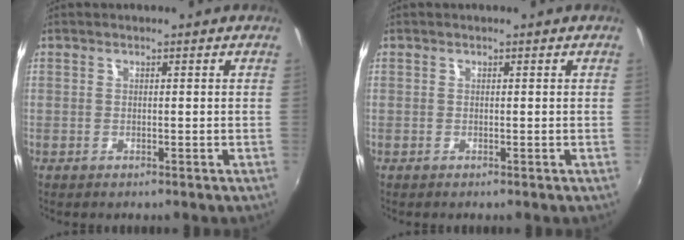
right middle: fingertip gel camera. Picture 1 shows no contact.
{"total": 0.0}